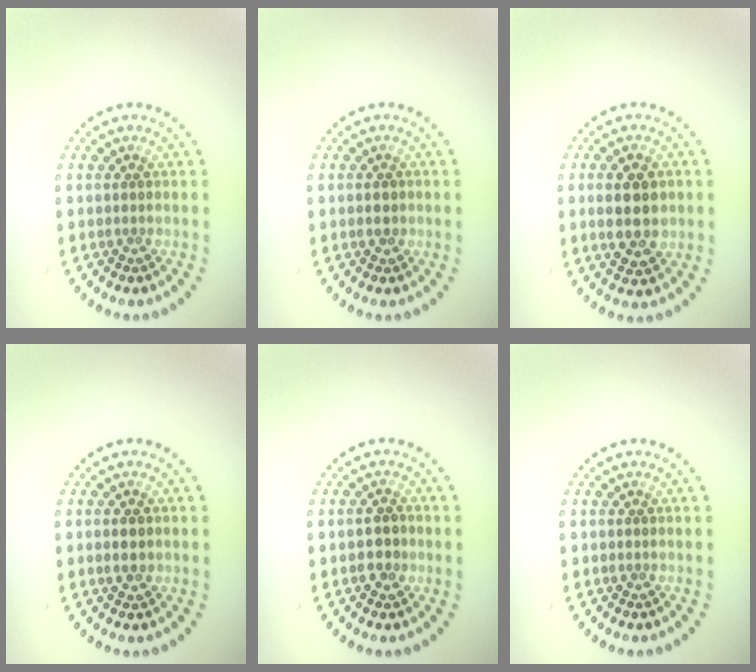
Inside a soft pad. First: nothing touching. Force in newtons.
{"total": 1.5, "press": 1.5, "slide": 0.1}
{"total": 4.4, "press": 4.3, "slide": 0.3}
{"total": 2.0, "press": 2.0, "slide": 0.2}
{"total": 1.9, "press": 1.9, "slide": 0.2}
{"total": 0.0}